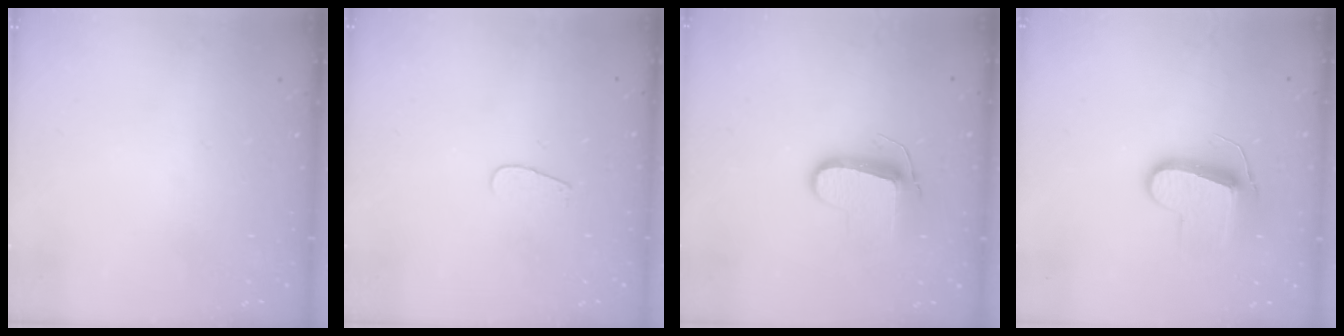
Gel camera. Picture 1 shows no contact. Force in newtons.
{"total": 2.6, "press": 2.5, "slide": 0.3}
{"total": 9.5, "press": 9.5, "slide": 0.2}
{"total": 9.4, "press": 9.4, "slide": 0.2}